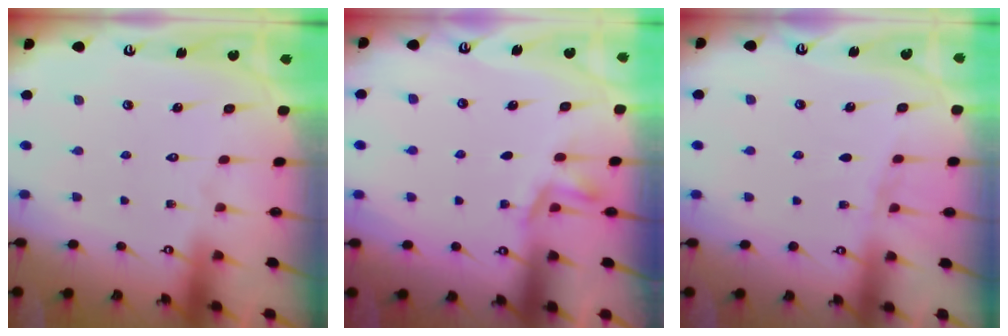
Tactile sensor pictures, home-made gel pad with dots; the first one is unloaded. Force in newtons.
{"total": 2.9, "press": 2.6, "slide": 1.1}
{"total": 2.9, "press": 2.8, "slide": 0.7}